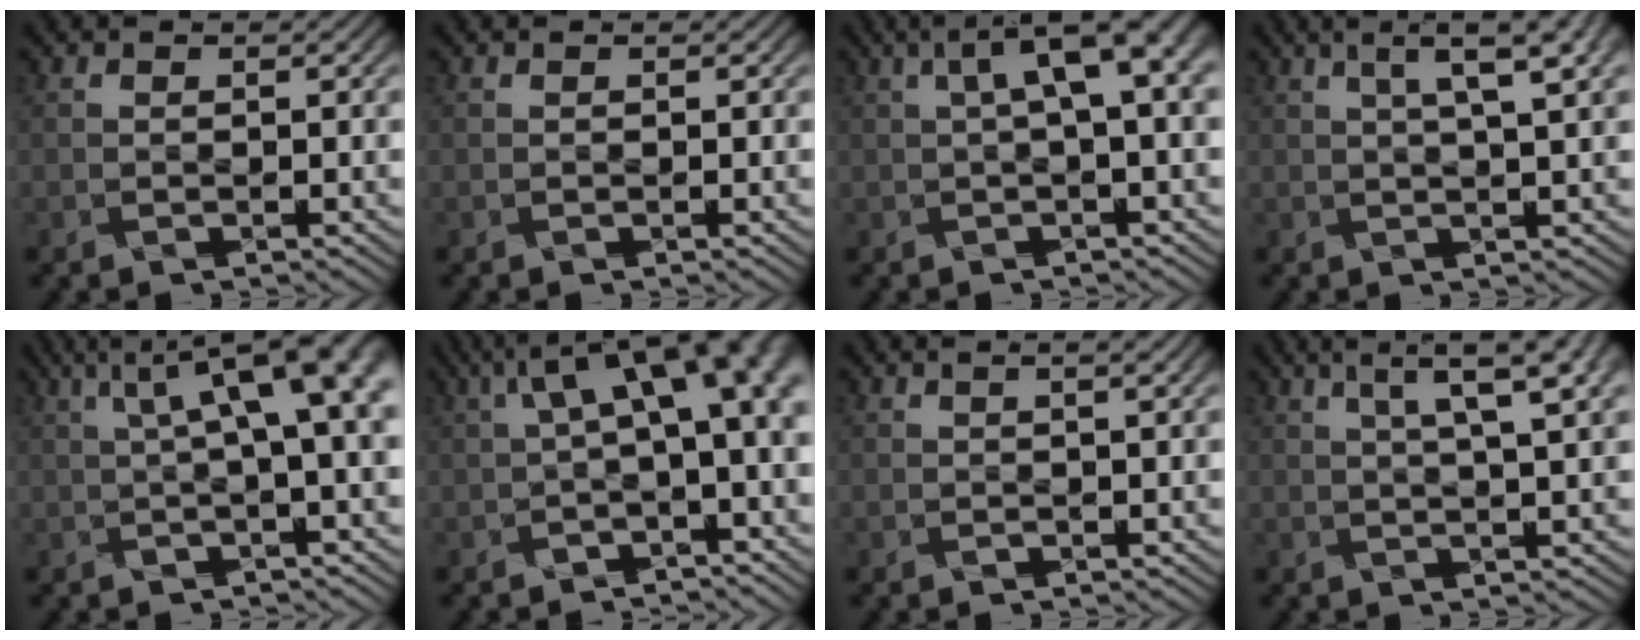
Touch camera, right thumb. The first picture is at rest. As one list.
[{"total": 0.0}, {"total": 6.7, "force": [1.4, 1.8, 6.3], "torque": [-0.093, 0.020, 0.026]}, {"total": 7.2, "force": [3.3, 1.6, 6.2], "torque": [-0.069, 0.028, 0.042]}, {"total": 9.1, "force": [2.2, 2.4, 8.5], "torque": [-0.113, 0.027, 0.038]}, {"total": 10.0, "force": [2.0, 3.8, 9.0], "torque": [-0.133, 0.020, 0.039]}, {"total": 2.1, "force": [0.8, 0.5, 1.9], "torque": [-0.021, 0.002, 0.000]}, {"total": 8.0, "force": [3.9, 1.8, 6.7], "torque": [-0.078, 0.028, 0.050]}]